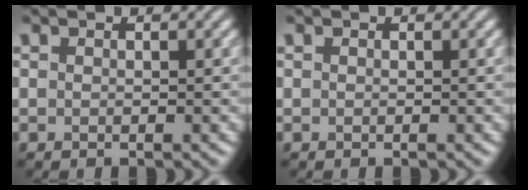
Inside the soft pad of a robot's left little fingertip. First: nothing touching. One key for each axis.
{"total": 0.0}